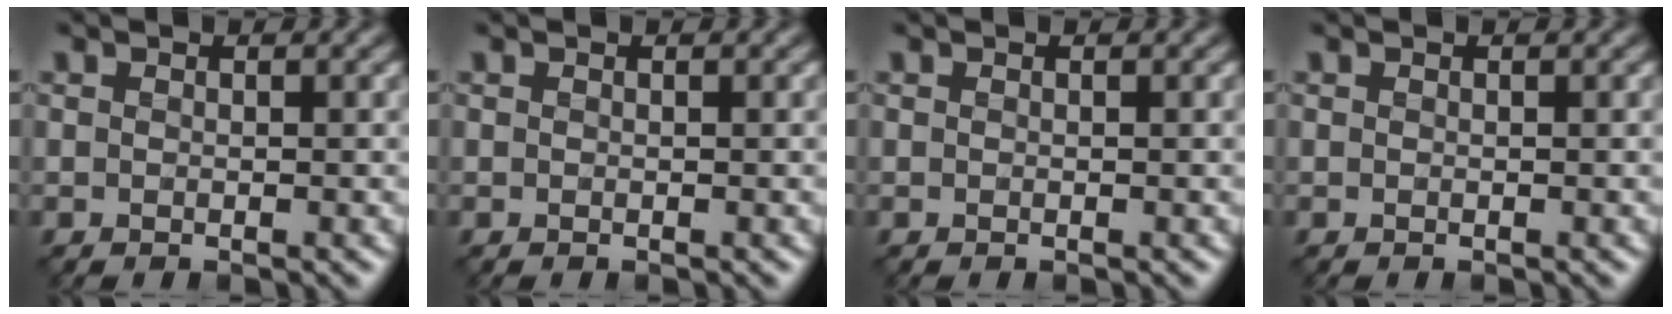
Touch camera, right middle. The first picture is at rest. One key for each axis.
{"total": 0.0}
{"total": 0.0}
{"total": 0.0}